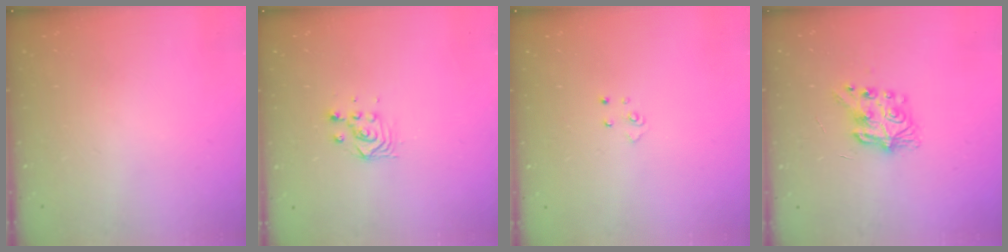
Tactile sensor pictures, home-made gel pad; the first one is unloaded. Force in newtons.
{"total": 3.4, "press": 3.4, "slide": 0.1}
{"total": 4.1, "press": 4.1, "slide": 0.4}
{"total": 8.4, "press": 8.3, "slide": 0.3}